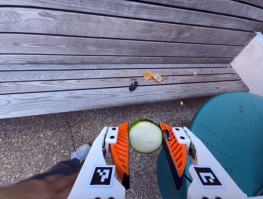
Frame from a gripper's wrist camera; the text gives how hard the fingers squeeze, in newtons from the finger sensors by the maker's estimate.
{"total": 7.4, "left": 7.0, "right": 7.8}